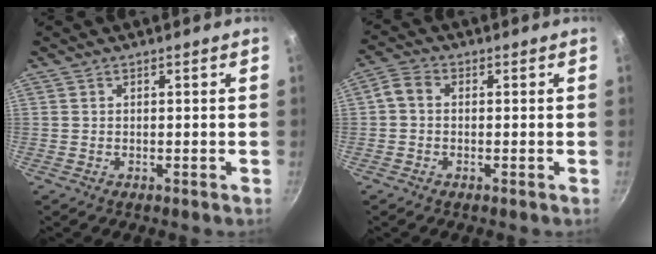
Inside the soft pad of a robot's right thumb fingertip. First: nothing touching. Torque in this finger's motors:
{"motor_torque": [0.45, 0.25, 0.38, -0.75, -0.02]}